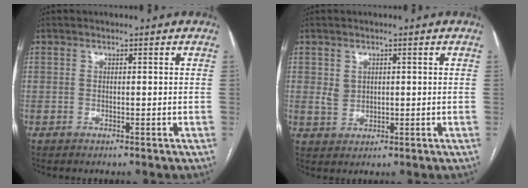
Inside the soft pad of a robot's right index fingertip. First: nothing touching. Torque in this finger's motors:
{"motor_torque": [0.26, 0.21, 0.03, 0.01]}